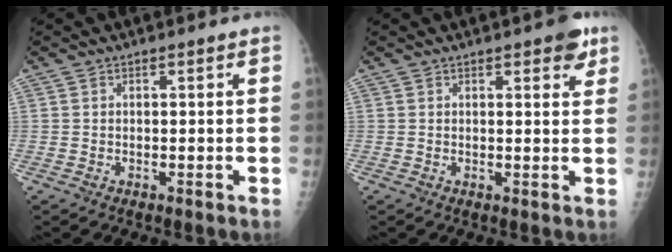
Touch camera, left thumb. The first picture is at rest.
{"total": 4.4, "force": [2.7, 1.6, 3.2], "torque": [-0.024, -0.009, 0.028]}